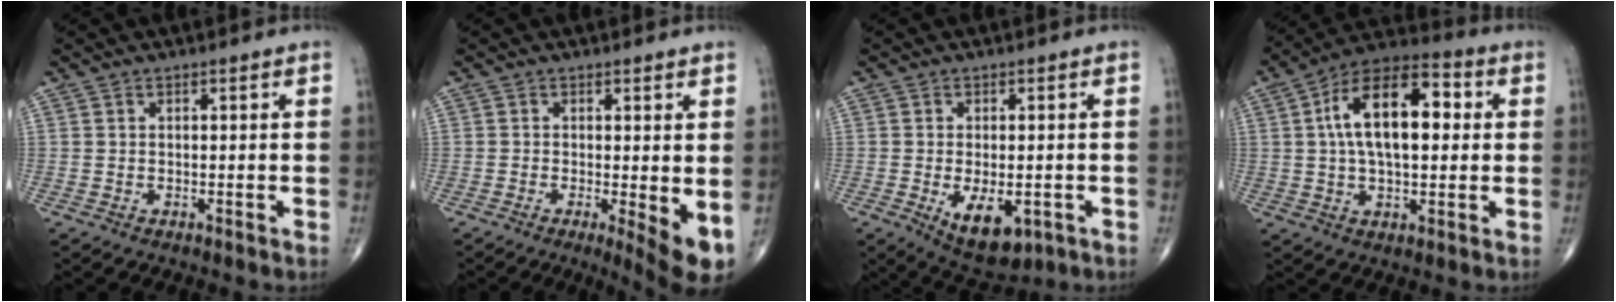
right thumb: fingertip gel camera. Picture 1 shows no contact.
{"total": 6.4, "force": [-1.0, 1.6, 6.1], "torque": [-0.088, -0.017, -0.017]}
{"total": 8.9, "force": [-2.8, 4.6, 7.2], "torque": [-0.100, -0.006, -0.028]}
{"total": 16.7, "force": [2.6, 8.4, 14.2], "torque": [-0.226, 0.025, 0.035]}